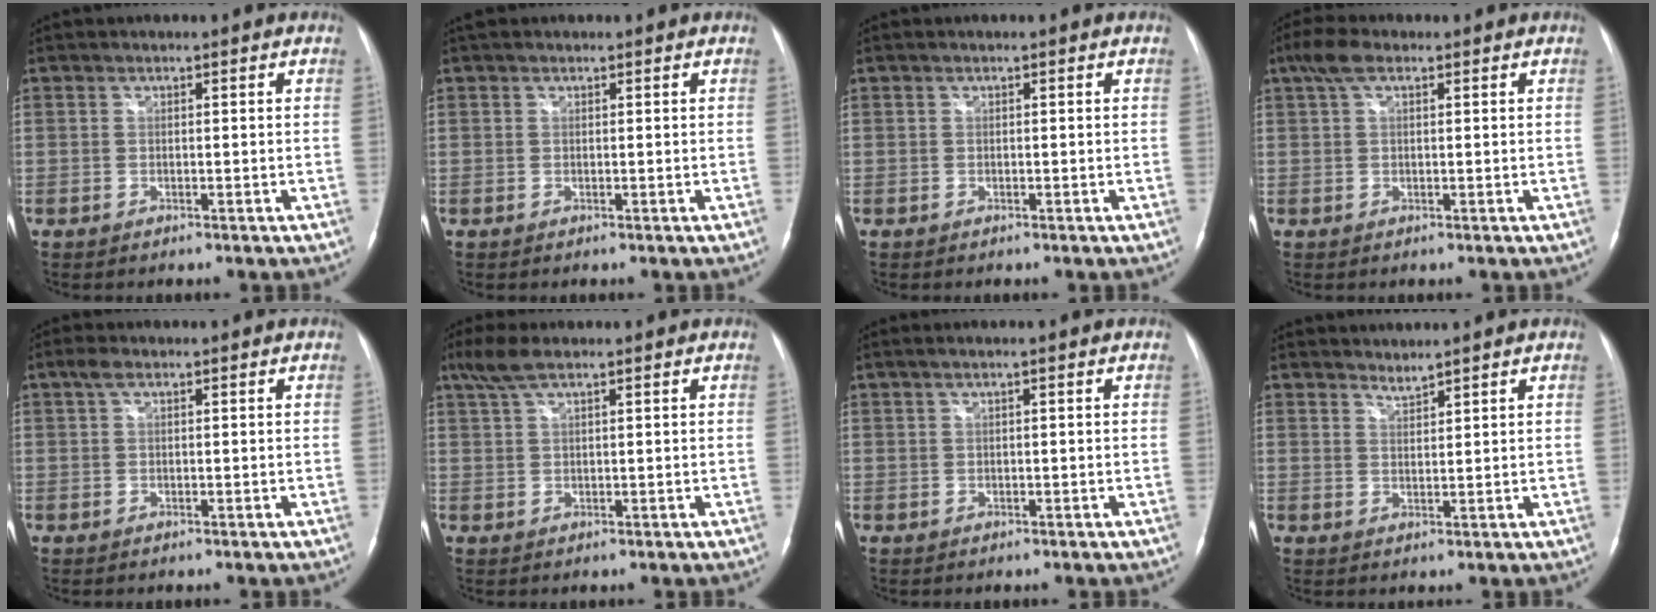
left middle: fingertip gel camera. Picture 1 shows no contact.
{"total": 1.1, "force": [0.9, 0.6, 0.5], "torque": [-0.013, 0.018, 0.014]}
{"total": 0.0}
{"total": 3.8, "force": [2.1, 1.5, 2.8], "torque": [-0.068, 0.026, 0.044]}
{"total": 1.7, "force": [0.8, 0.6, 1.3], "torque": [-0.030, 0.017, 0.016]}
{"total": 3.9, "force": [2.7, 0.6, 2.7], "torque": [-0.067, 0.020, 0.058]}
{"total": 1.4, "force": [0.6, -0.1, 1.3], "torque": [-0.032, 0.008, 0.010]}
{"total": 1.5, "force": [1.5, -0.2, -0.1], "torque": [0.000, -0.004, 0.029]}